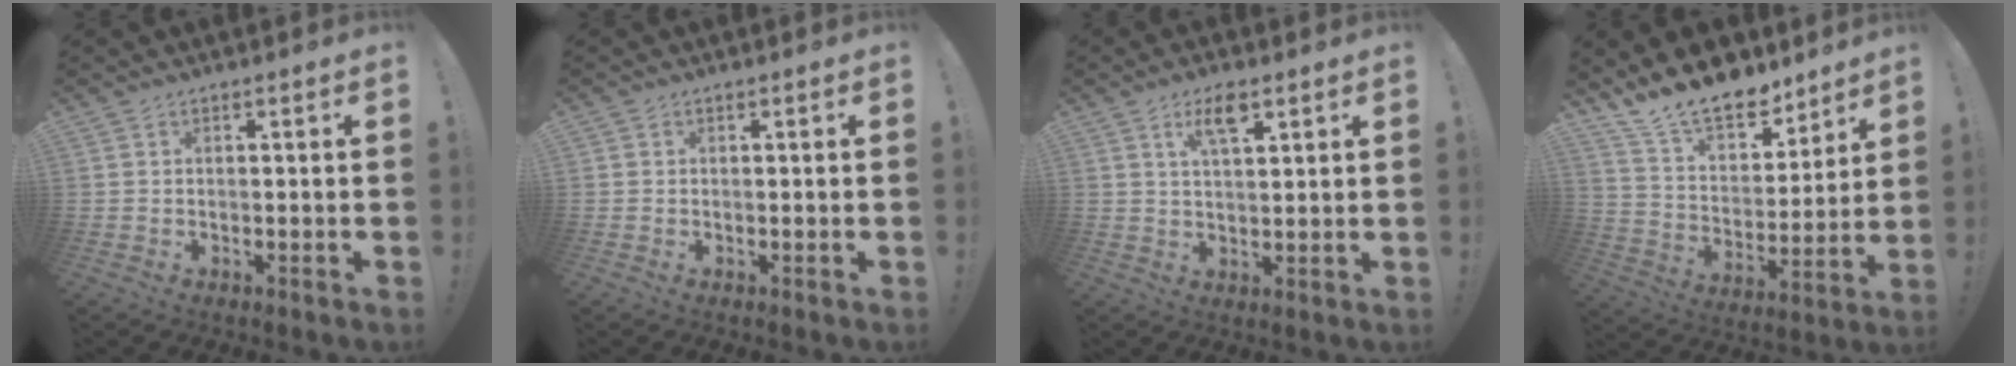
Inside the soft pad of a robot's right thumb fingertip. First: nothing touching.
{"total": 0.7, "force": [0.4, 0.5, -0.1], "torque": [0.001, 0.001, 0.007]}
{"total": 6.8, "force": [3.7, 2.3, 5.1], "torque": [-0.084, -0.010, 0.060]}
{"total": 15.9, "force": [13.2, 7.0, 5.5], "torque": [-0.098, -0.100, 0.243]}